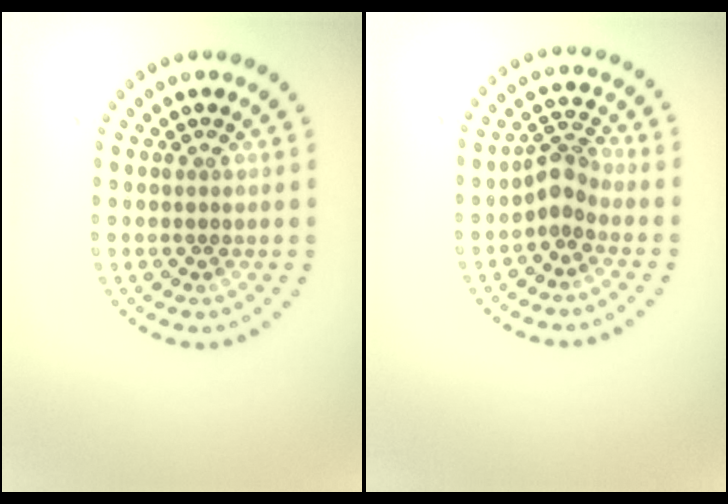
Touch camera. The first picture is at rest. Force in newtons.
{"total": 2.4, "press": 1.8, "slide": 1.6}